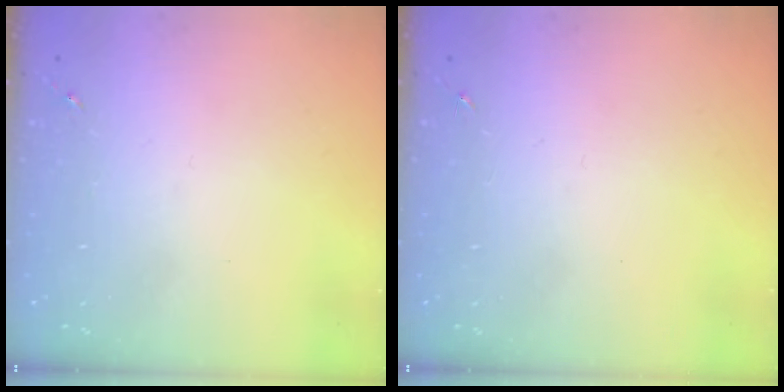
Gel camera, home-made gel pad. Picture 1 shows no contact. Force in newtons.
{"total": 0.0}